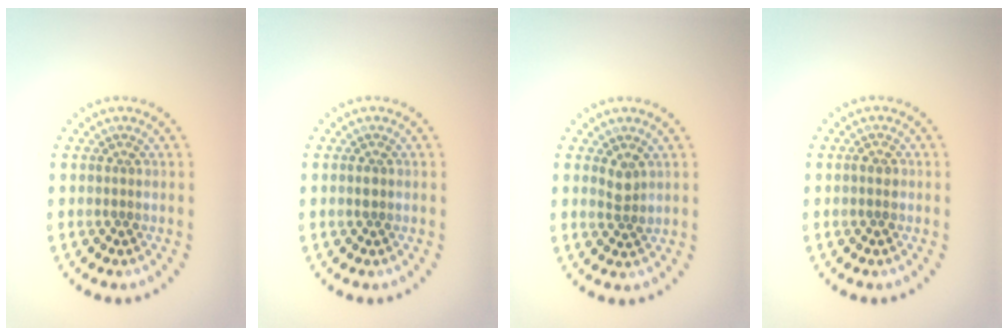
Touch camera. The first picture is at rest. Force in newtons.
{"total": 0.7, "press": 0.7, "slide": 0.1}
{"total": 1.5, "press": 1.2, "slide": 0.9}
{"total": 1.1, "press": 1.1, "slide": 0.1}